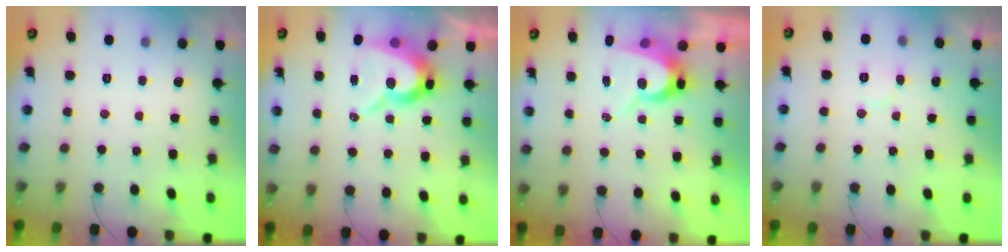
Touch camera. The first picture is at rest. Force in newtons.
{"total": 11.4, "press": 11.3, "slide": 1.0}
{"total": 7.9, "press": 7.9, "slide": 0.4}
{"total": 4.7, "press": 4.7, "slide": 0.5}